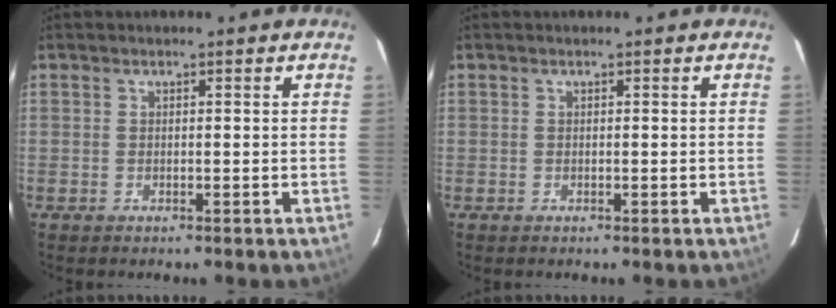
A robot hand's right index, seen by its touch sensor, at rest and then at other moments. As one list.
[{"total": 0.0}]